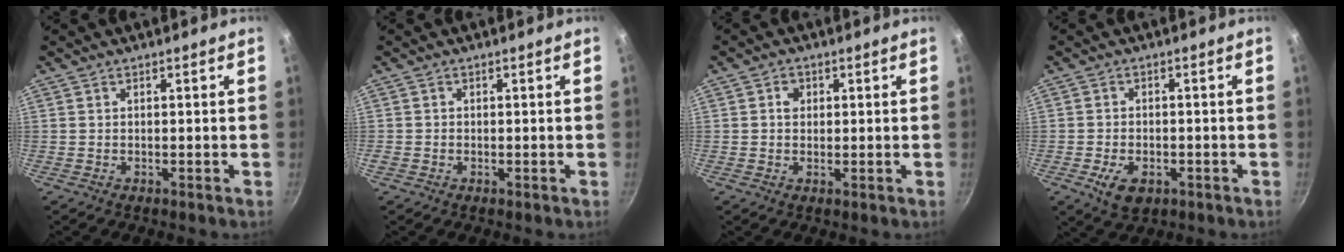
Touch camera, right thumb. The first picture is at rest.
{"total": 0.9, "force": [-0.3, 0.8, 0.2], "torque": [-0.002, 0.000, -0.007]}
{"total": 2.5, "force": [0.5, 2.1, 1.1], "torque": [-0.003, 0.000, 0.005]}
{"total": 5.9, "force": [-2.3, 3.8, 3.9], "torque": [-0.063, 0.007, -0.033]}